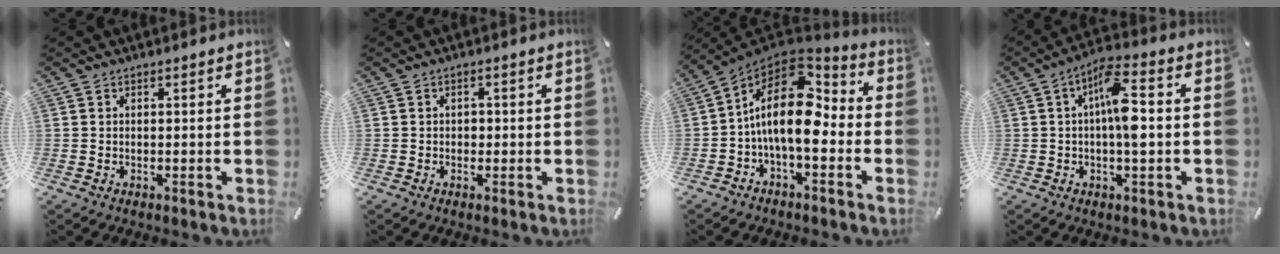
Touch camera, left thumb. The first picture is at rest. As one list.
[{"total": 1.3, "force": [-0.3, 1.1, 0.6], "torque": [-0.013, 0.005, -0.008]}, {"total": 16.6, "force": [-0.4, 9.3, 13.8], "torque": [-0.256, -0.010, -0.013]}, {"total": 9.8, "force": [-0.1, 3.4, 9.2], "torque": [-0.162, 0.012, -0.003]}]